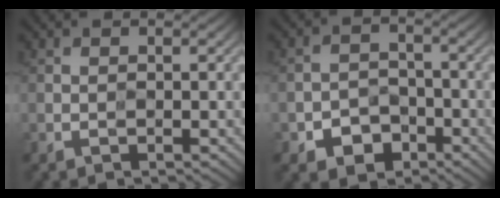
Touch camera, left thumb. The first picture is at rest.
{"total": 4.5, "force": [-2.6, 3.1, 1.9], "torque": [-0.032, -0.003, -0.052]}